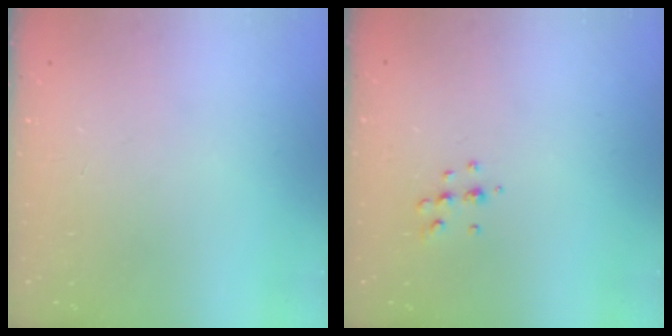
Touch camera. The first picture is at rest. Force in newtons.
{"total": 5.7, "press": 5.6, "slide": 1.0}